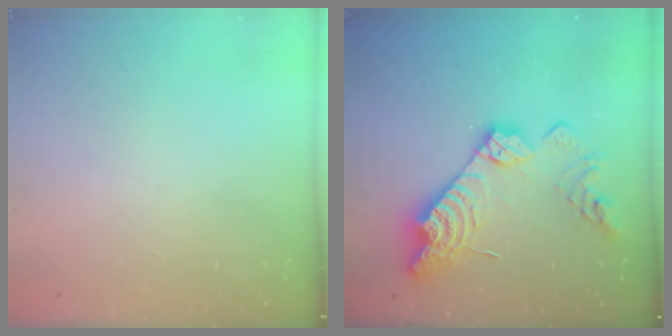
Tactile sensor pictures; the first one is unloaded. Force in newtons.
{"total": 18.8, "press": 18.7, "slide": 1.9}